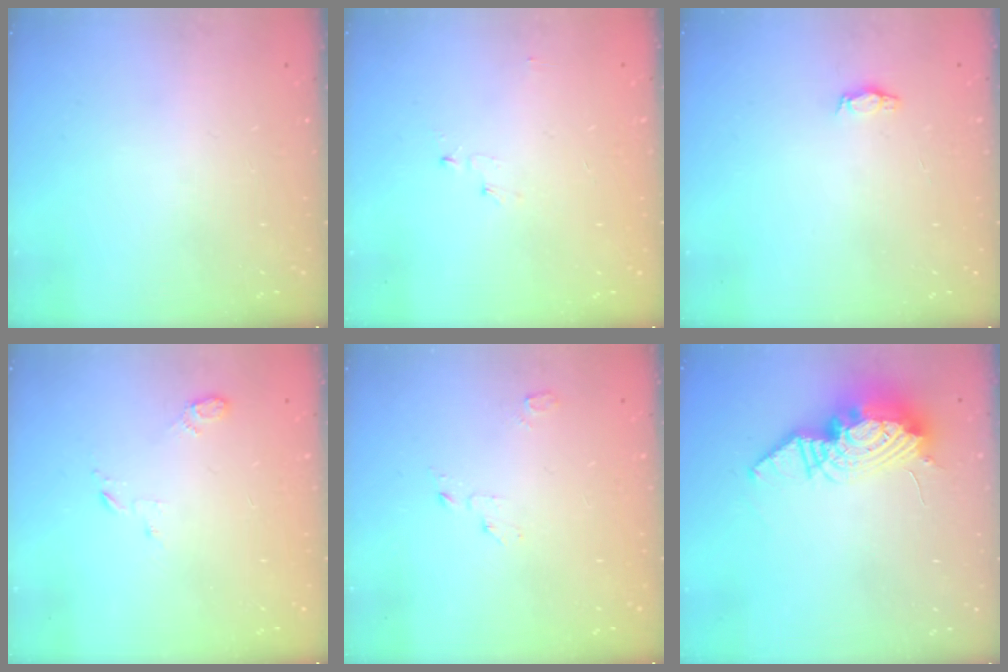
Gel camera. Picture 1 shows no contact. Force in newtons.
{"total": 2.8, "press": 2.8, "slide": 0.3}
{"total": 2.9, "press": 2.8, "slide": 0.4}
{"total": 3.8, "press": 3.7, "slide": 0.8}
{"total": 2.6, "press": 2.6, "slide": 0.2}
{"total": 18.4, "press": 15.1, "slide": 10.5}